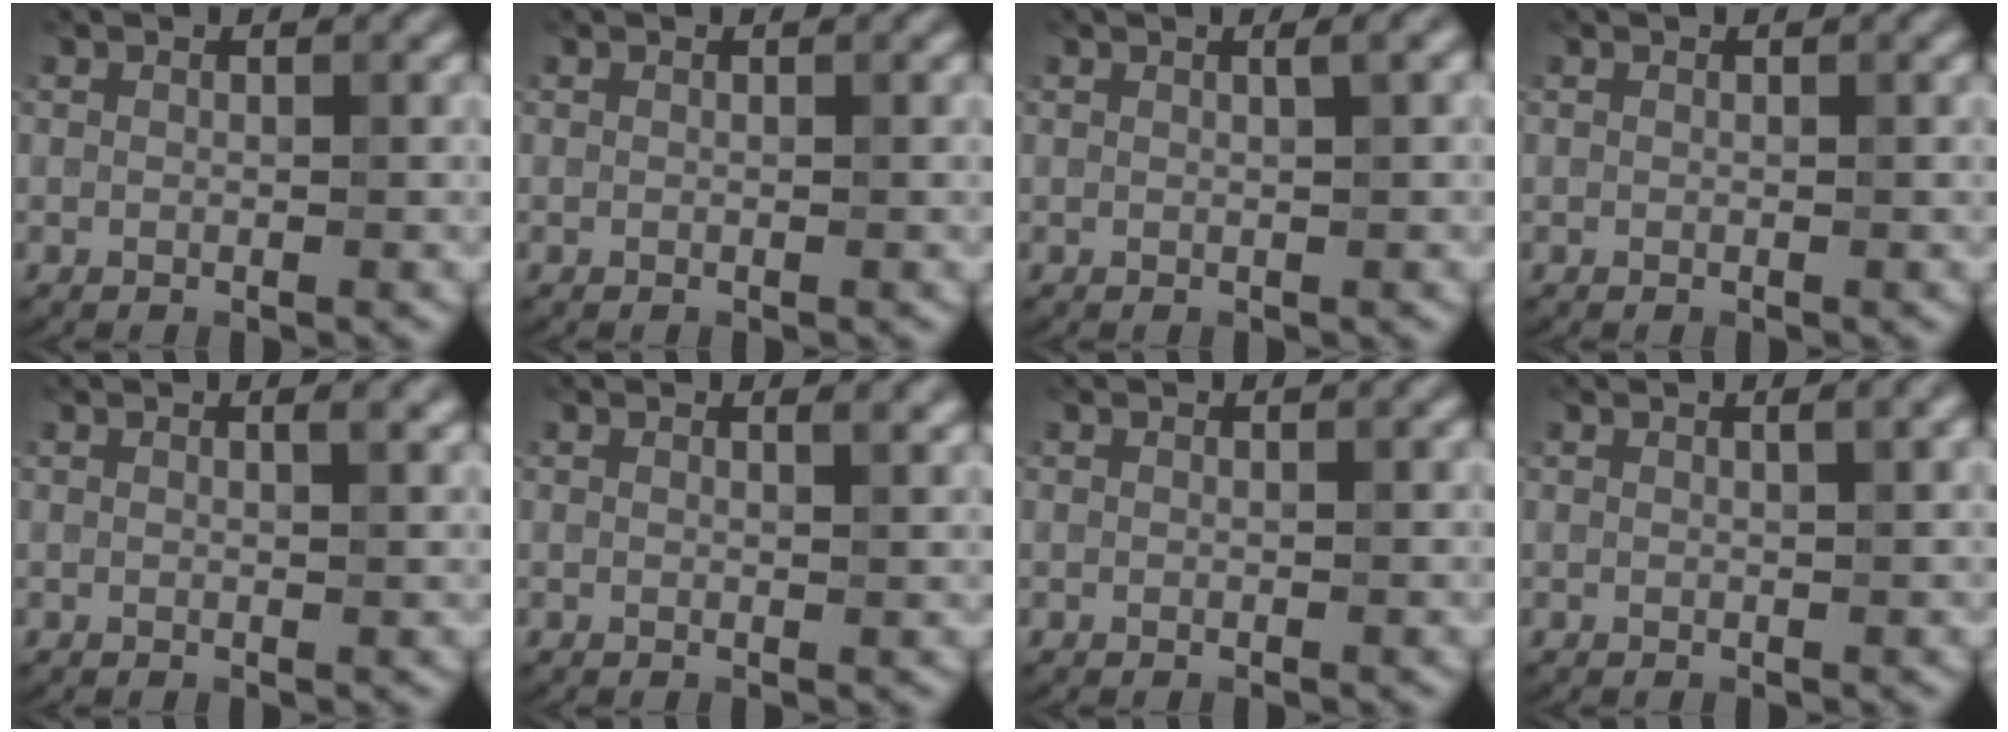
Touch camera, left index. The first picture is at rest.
{"total": 0.0}
{"total": 1.7, "force": [0.6, 0.6, 1.5], "torque": [-0.015, 0.007, 0.002]}
{"total": 0.0}
{"total": 1.1, "force": [0.6, 0.4, 0.9], "torque": [-0.008, 0.003, 0.008]}
{"total": 1.3, "force": [0.9, 0.5, 0.8], "torque": [-0.006, 0.003, 0.013]}
{"total": 0.0}
{"total": 1.3, "force": [0.5, 0.4, 1.1], "torque": [-0.012, 0.005, 0.004]}